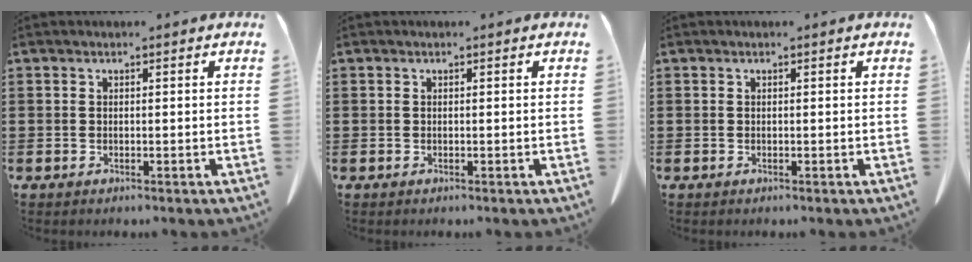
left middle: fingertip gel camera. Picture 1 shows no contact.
{"total": 0.0}
{"total": 0.0}